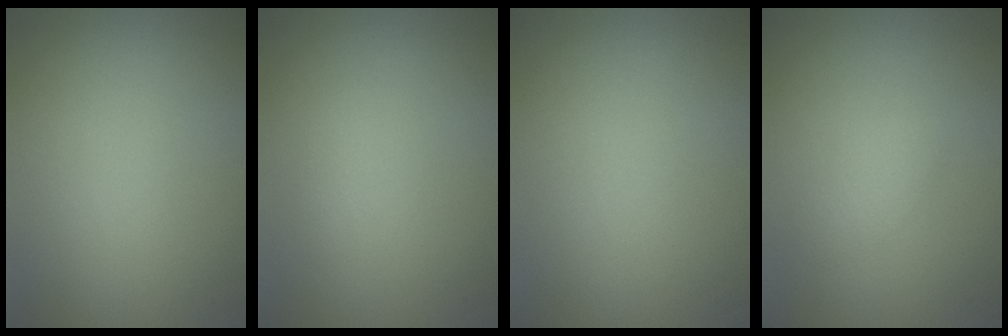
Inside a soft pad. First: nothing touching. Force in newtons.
{"total": 0.7, "press": 0.7, "slide": 0.1}
{"total": 0.0}
{"total": 1.2, "press": 1.2, "slide": 0.0}